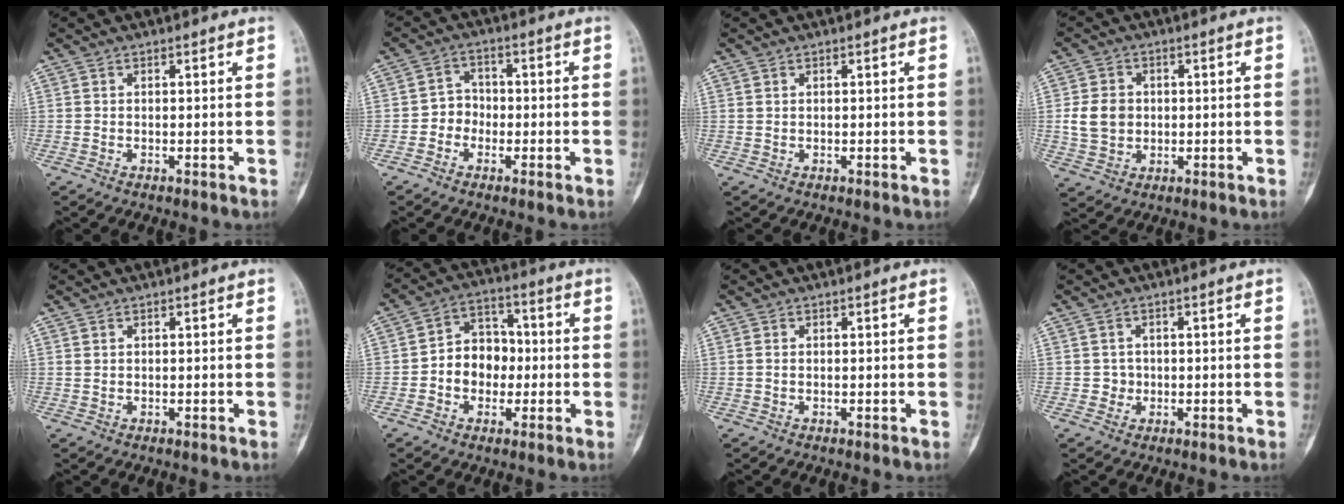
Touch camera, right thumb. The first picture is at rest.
{"total": 4.2, "force": [-1.4, 3.7, 1.4], "torque": [0.003, 0.016, -0.036]}
{"total": 0.6, "force": [0.3, 0.4, 0.3], "torque": [-0.003, 0.001, 0.007]}
{"total": 7.1, "force": [0.3, 5.9, 3.9], "torque": [-0.059, 0.001, 0.010]}
{"total": 0.7, "force": [0.4, 0.5, 0.3], "torque": [-0.004, 0.001, 0.009]}
{"total": 9.7, "force": [-1.1, 7.8, 5.6], "torque": [-0.048, 0.032, -0.027]}
{"total": 0.8, "force": [0.1, 0.5, 0.5], "torque": [-0.013, 0.000, 0.003]}
{"total": 1.9, "force": [-0.2, 1.8, 0.2], "torque": [0.010, 0.008, -0.006]}